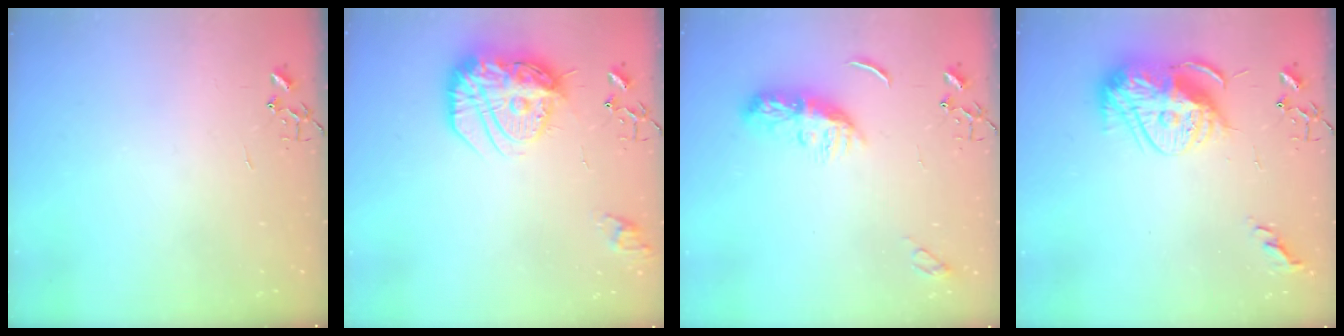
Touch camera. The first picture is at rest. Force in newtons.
{"total": 18.9, "press": 18.8, "slide": 1.8}
{"total": 8.9, "press": 8.9, "slide": 0.6}
{"total": 15.6, "press": 15.6, "slide": 1.2}